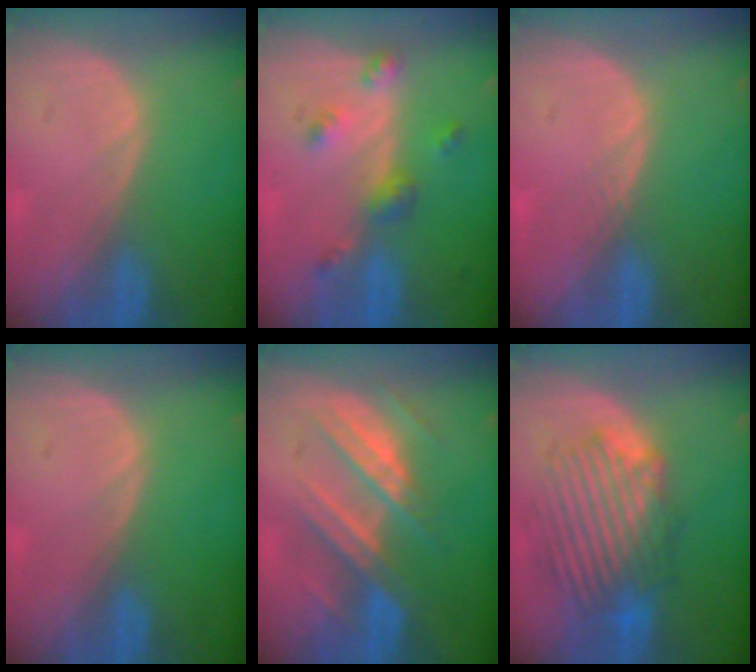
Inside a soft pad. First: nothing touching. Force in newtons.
{"total": 5.0, "press": 4.4, "slide": 2.3}
{"total": 0.7, "press": 0.6, "slide": 0.3}
{"total": 0.0}
{"total": 7.4, "press": 7.4, "slide": 0.1}
{"total": 8.7, "press": 8.6, "slide": 1.3}